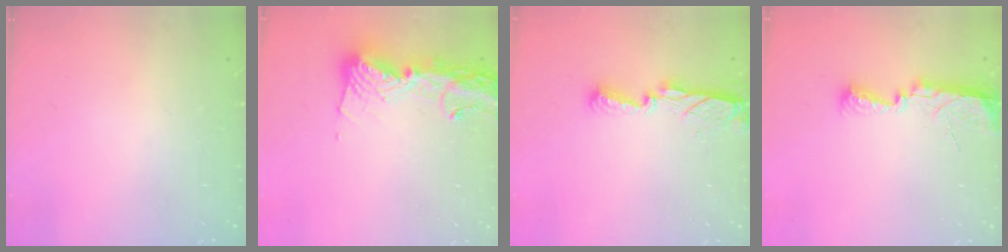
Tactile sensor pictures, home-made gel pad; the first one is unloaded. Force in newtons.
{"total": 15.5, "press": 15.4, "slide": 1.5}
{"total": 7.8, "press": 7.7, "slide": 0.3}
{"total": 7.9, "press": 7.8, "slide": 0.8}